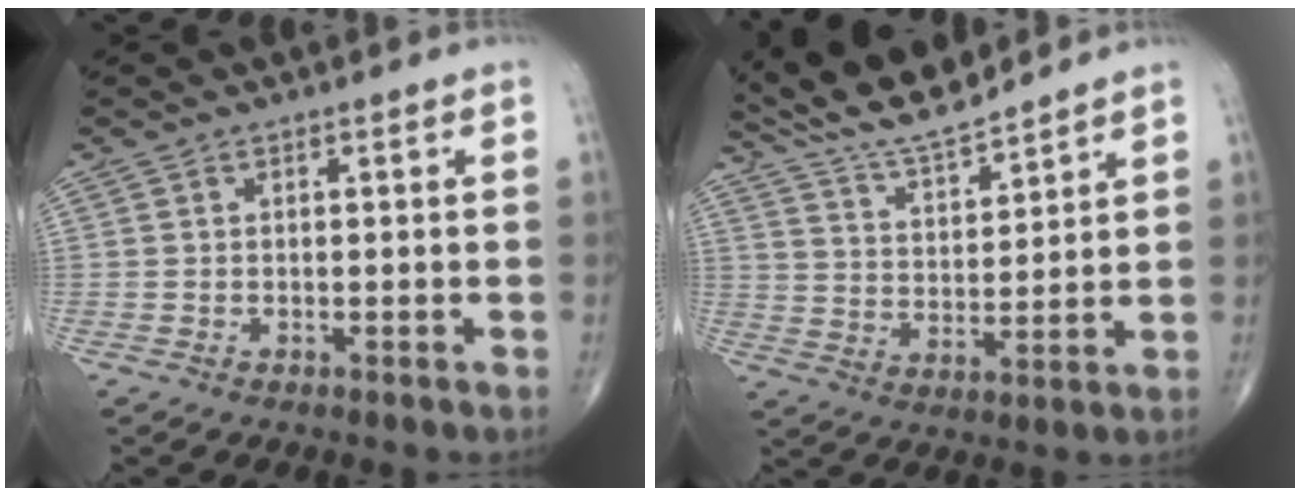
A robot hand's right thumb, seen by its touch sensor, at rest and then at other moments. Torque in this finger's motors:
{"motor_torque": [-1.31, 1.81, 1.16, 1.19, 0.03]}